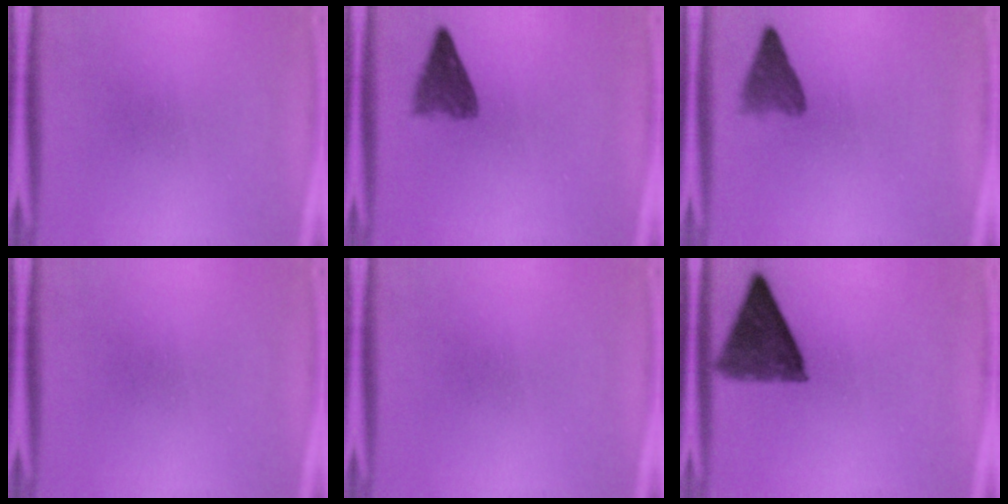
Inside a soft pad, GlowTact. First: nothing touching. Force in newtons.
{"total": 4.3}
{"total": 3.5}
{"total": 0.0}
{"total": 0.0}
{"total": 10.3}